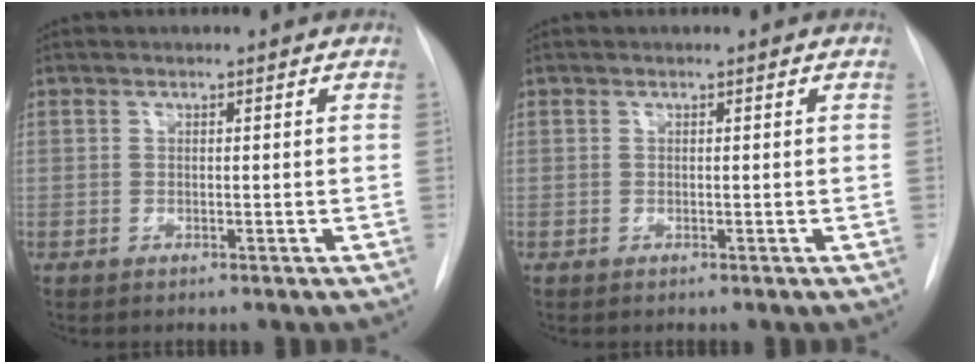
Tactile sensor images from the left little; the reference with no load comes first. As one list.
[{"total": 0.0}]